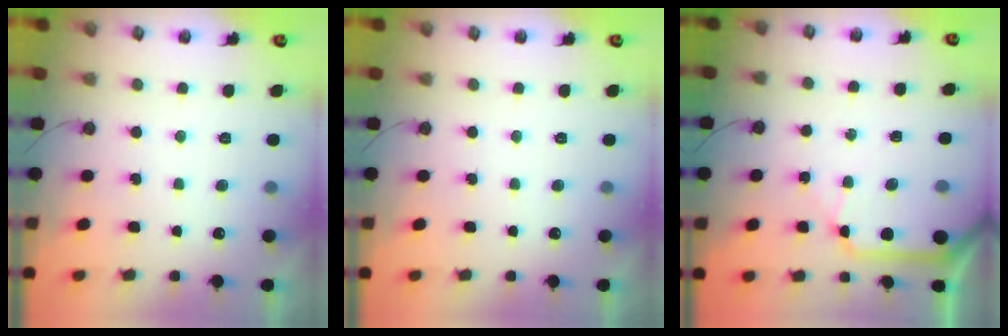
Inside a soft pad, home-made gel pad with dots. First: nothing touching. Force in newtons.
{"total": 0.0}
{"total": 11.3, "press": 11.2, "slide": 1.7}